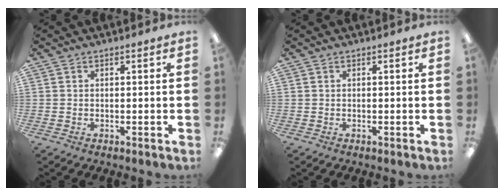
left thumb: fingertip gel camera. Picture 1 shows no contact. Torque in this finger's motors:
{"motor_torque": [-0.16, -0.16, 0.11, -0.07, -0.01]}